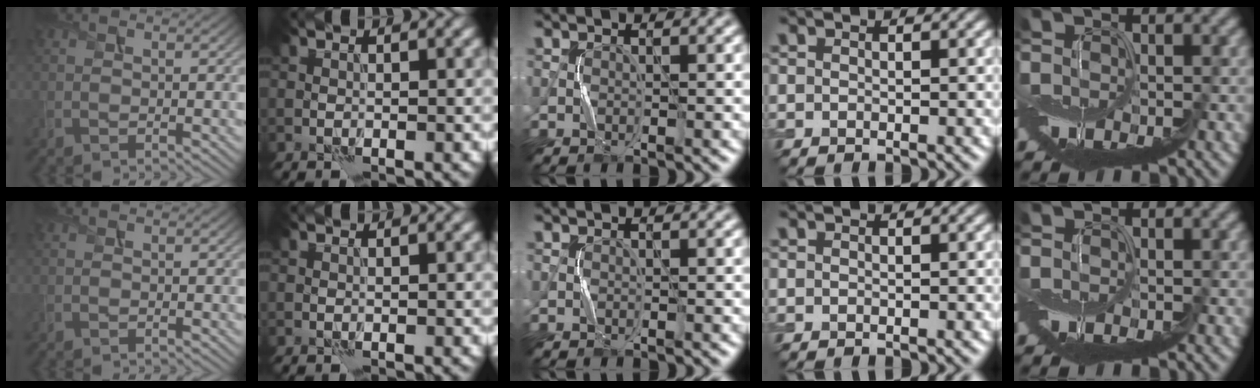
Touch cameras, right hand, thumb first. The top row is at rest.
{}